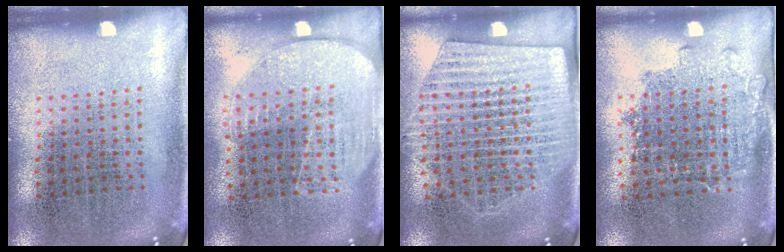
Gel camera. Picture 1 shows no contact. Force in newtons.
{"total": 1.7, "press": 1.5, "slide": 0.8}
{"total": 1.7, "press": 1.5, "slide": 0.8}
{"total": 1.2, "press": 0.9, "slide": 0.8}